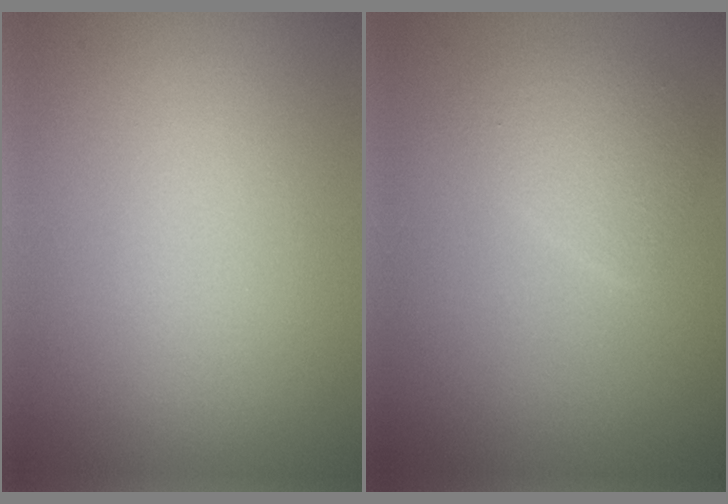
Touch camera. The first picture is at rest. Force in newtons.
{"total": 2.4, "press": 2.4, "slide": 0.1}